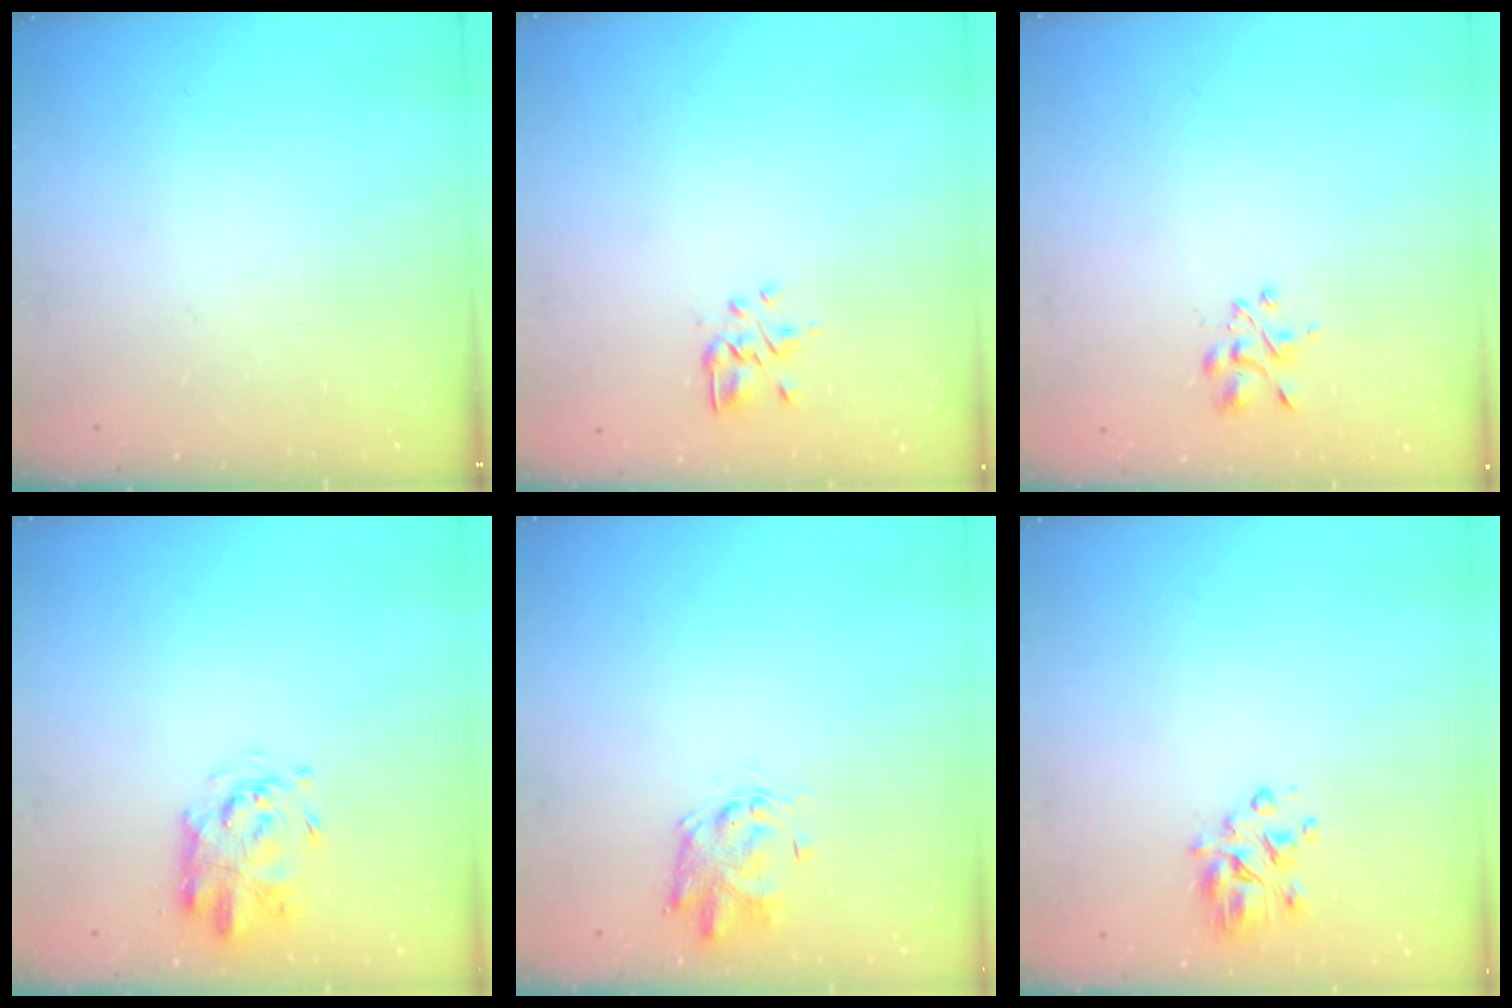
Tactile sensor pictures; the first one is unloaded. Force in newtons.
{"total": 2.5, "press": 2.3, "slide": 1.0}
{"total": 2.1, "press": 1.8, "slide": 0.9}
{"total": 3.5, "press": 3.4, "slide": 0.9}
{"total": 2.5, "press": 2.4, "slide": 0.7}
{"total": 5.9, "press": 5.5, "slide": 2.0}